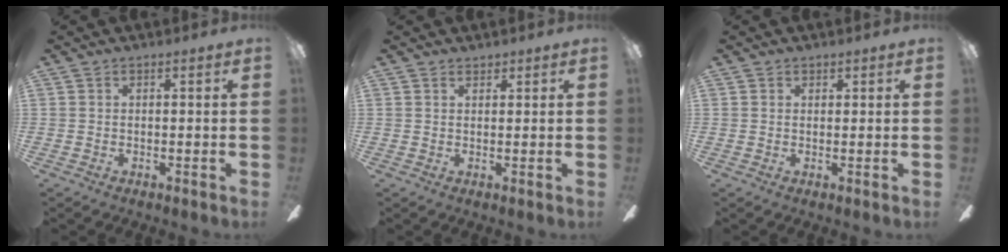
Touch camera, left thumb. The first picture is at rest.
{"total": 1.4, "force": [1.2, 0.7, 0.2], "torque": [0.004, -0.005, 0.021]}
{"total": 1.1, "force": [0.8, 0.8, 0.1], "torque": [0.007, -0.004, 0.014]}